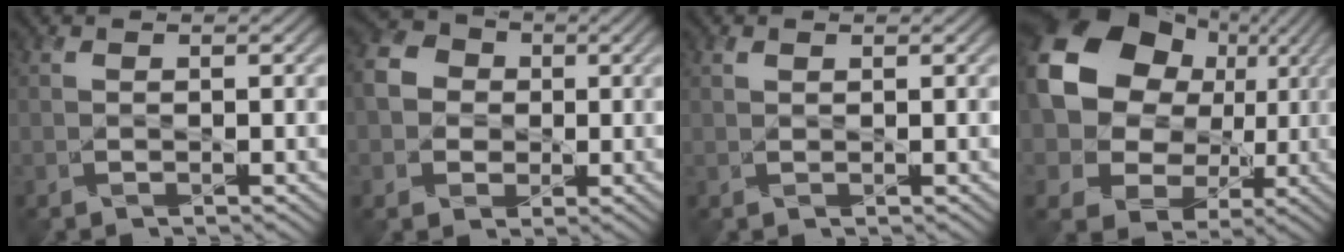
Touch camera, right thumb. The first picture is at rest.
{"total": 6.1, "force": [-0.2, 5.5, 2.8], "torque": [-0.082, -0.001, -0.013]}
{"total": 0.8, "force": [0.6, 0.4, 0.3], "torque": [-0.012, 0.000, 0.012]}
{"total": 17.9, "force": [3.4, 14.9, 9.4], "torque": [-0.221, 0.009, 0.067]}